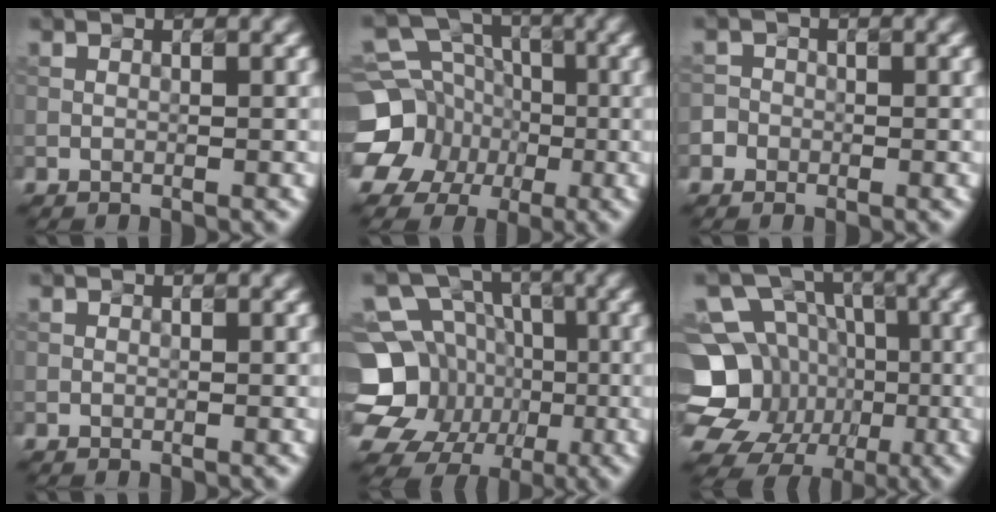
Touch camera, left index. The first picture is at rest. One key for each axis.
{"total": 10.5, "fx": -2.5, "fy": 9.5, "fz": 3.6, "tx": -0.086, "ty": 0.001, "tz": -0.066}
{"total": 1.6, "fx": -0.7, "fy": 1.5, "fz": 0.2, "tx": 0.007, "ty": 0.008, "tz": -0.017}
{"total": 0.0}
{"total": 13.2, "fx": -2.8, "fy": 12.2, "fz": 4.3, "tx": -0.121, "ty": -0.009, "tz": -0.061}
{"total": 14.9, "fx": -3.3, "fy": 13.7, "fz": 4.9, "tx": -0.132, "ty": -0.012, "tz": -0.066}